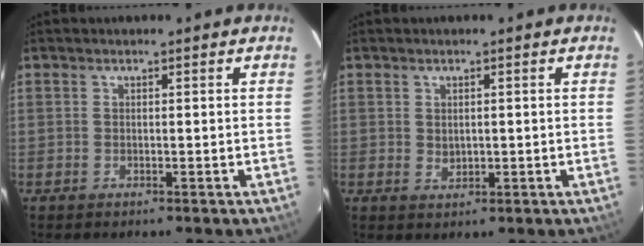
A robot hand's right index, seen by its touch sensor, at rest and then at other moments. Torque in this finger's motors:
{"motor_torque": [0.07, 0.18, 0.01, 0.00]}